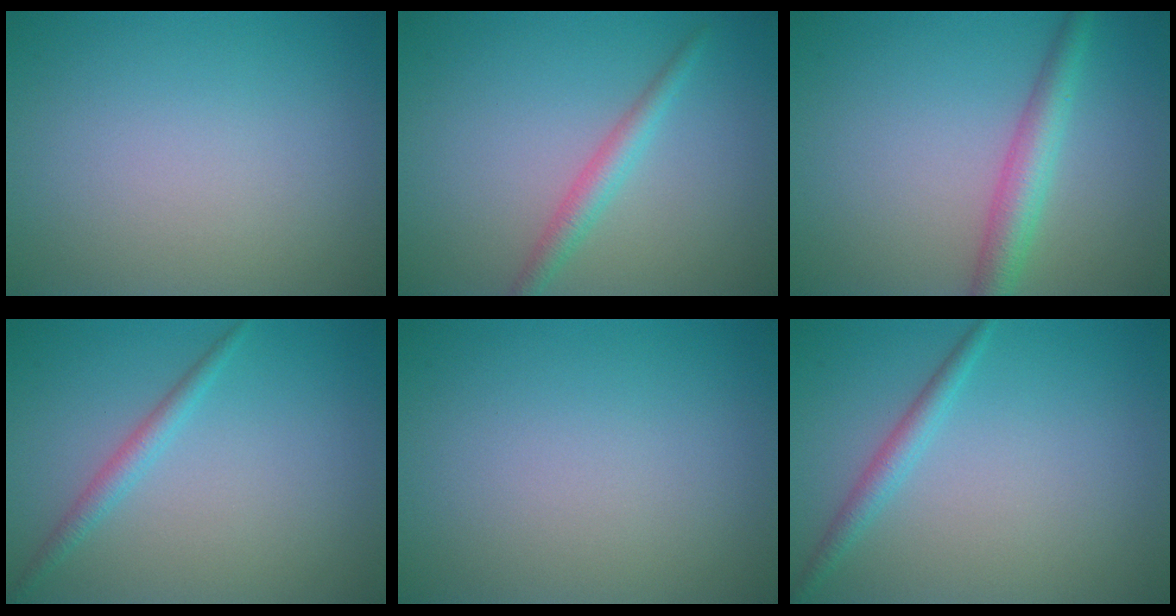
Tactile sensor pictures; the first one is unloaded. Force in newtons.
{"total": 2.2, "press": 2.2, "slide": 0.0}
{"total": 3.5, "press": 3.5, "slide": 0.0}
{"total": 1.7, "press": 1.7, "slide": 0.1}
{"total": 0.0}
{"total": 1.8, "press": 1.8, "slide": 0.1}